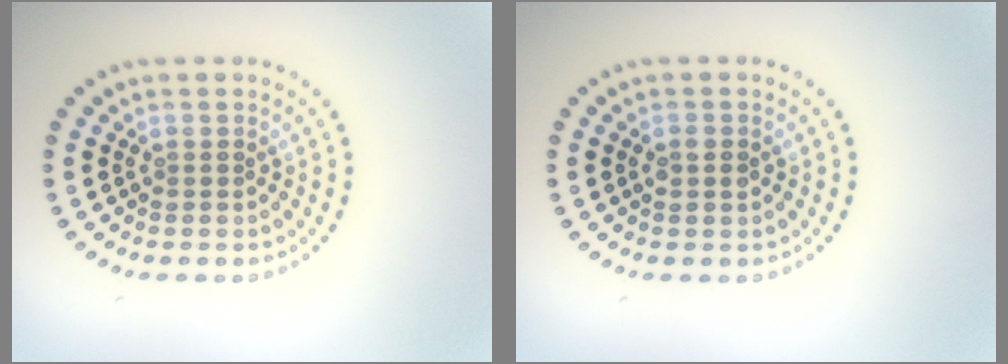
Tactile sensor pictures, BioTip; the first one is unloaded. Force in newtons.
{"total": 1.5, "press": 1.5, "slide": 0.1}